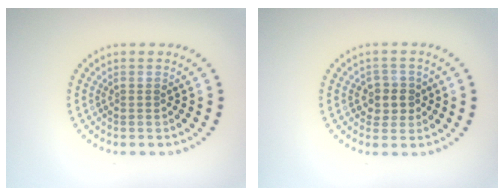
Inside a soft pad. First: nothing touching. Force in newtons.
{"total": 2.3, "press": 2.1, "slide": 1.0}